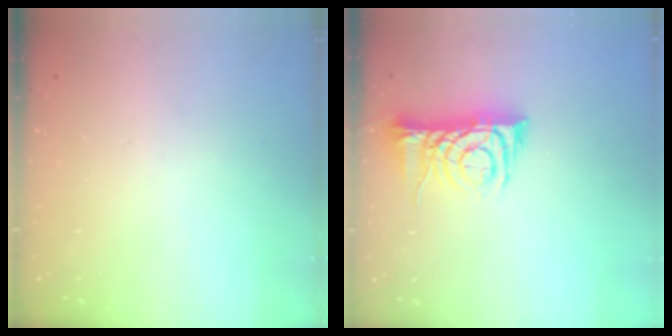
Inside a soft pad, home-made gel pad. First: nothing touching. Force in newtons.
{"total": 7.9, "press": 7.9, "slide": 1.0}